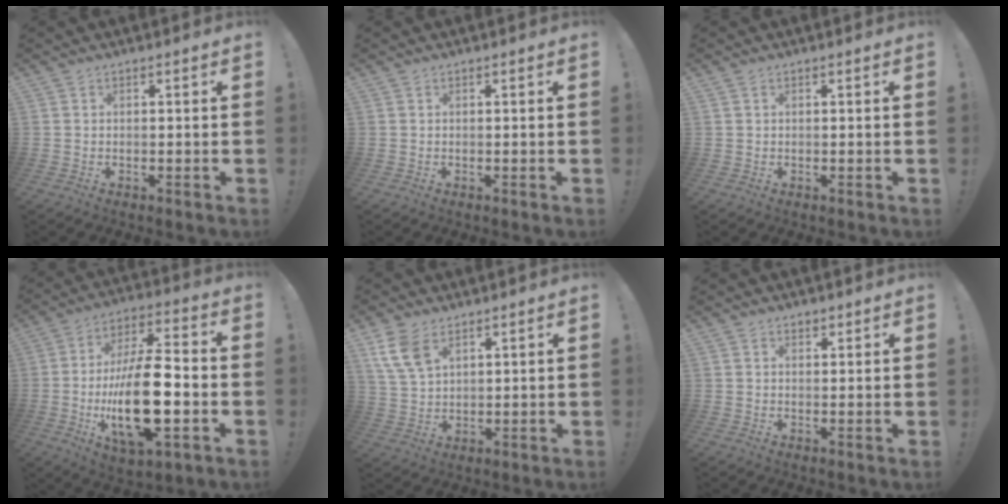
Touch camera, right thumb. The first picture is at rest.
{"total": 0.0}
{"total": 0.6, "force": [0.3, 0.4, 0.2], "torque": [-0.010, 0.003, 0.008]}
{"total": 21.7, "force": [-4.1, 8.4, 19.6], "torque": [-0.375, 0.009, -0.065]}
{"total": 8.6, "force": [5.1, 4.9, 5.0], "torque": [-0.103, -0.015, 0.101]}
{"total": 1.3, "force": [1.0, 0.7, 0.3], "torque": [0.005, -0.006, 0.017]}